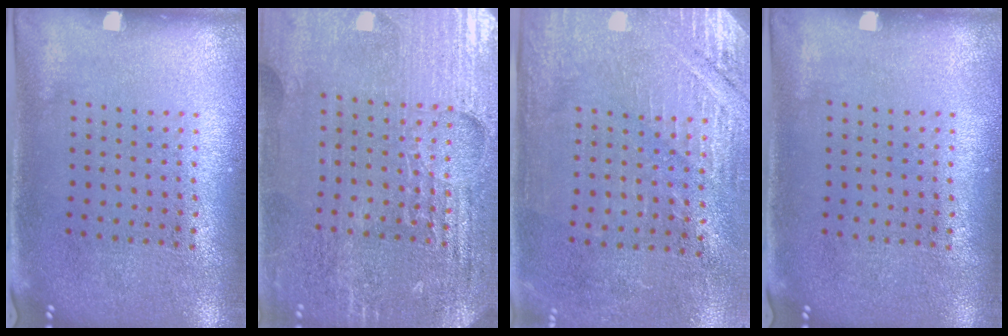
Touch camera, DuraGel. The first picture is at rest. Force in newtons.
{"total": 4.9, "press": 4.6, "slide": 1.7}
{"total": 2.8, "press": 2.8, "slide": 0.5}
{"total": 0.0}